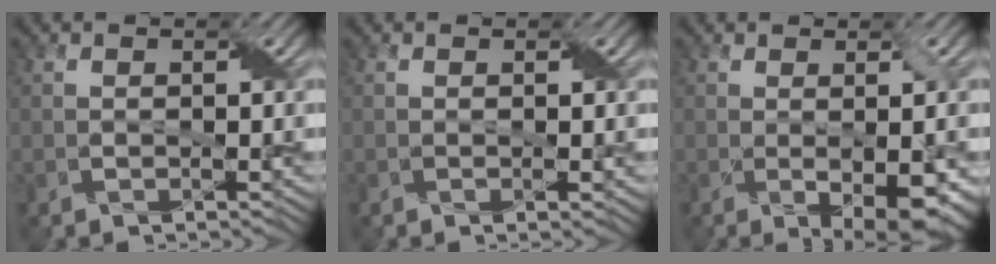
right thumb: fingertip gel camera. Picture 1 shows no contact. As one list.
[{"total": 0.9, "force": [0.0, 0.1, 0.9], "torque": [-0.015, -0.001, 0.000]}, {"total": 5.8, "force": [-1.0, 2.0, 5.4], "torque": [-0.080, -0.016, 0.004]}]